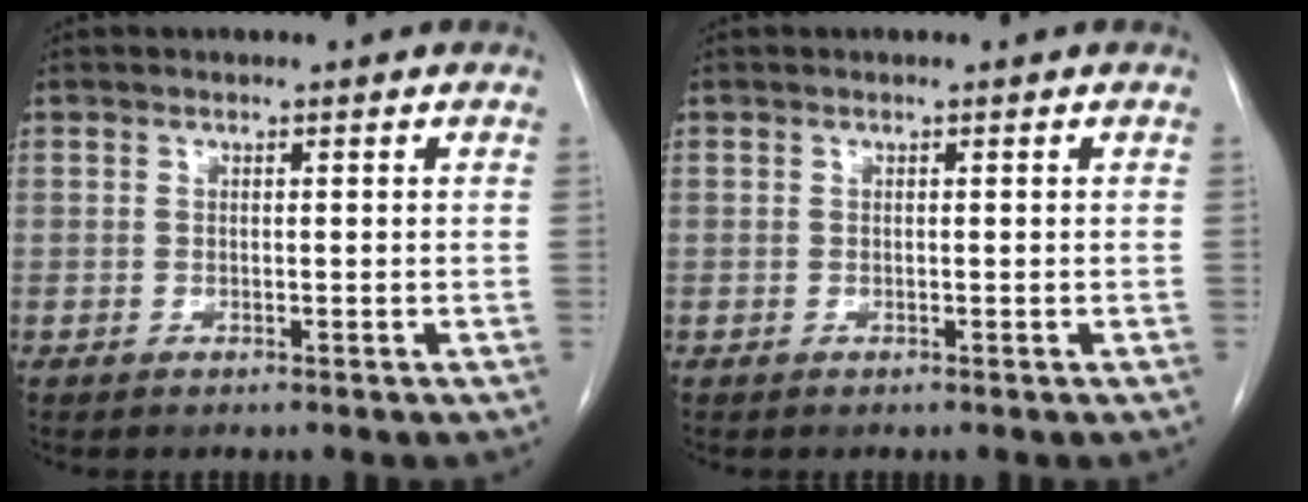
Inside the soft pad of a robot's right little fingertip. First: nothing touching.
{"total": 0.0}